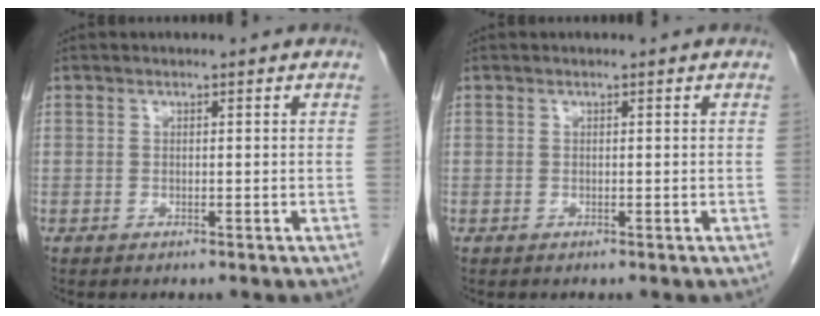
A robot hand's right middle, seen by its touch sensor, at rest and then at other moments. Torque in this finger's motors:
{"motor_torque": [0.01, -0.01, 0.00, 0.00]}